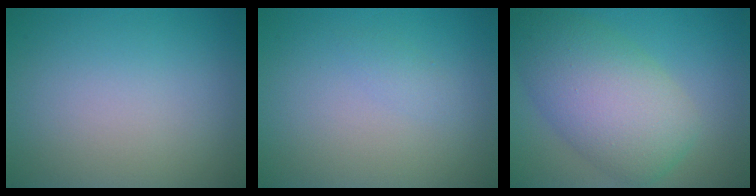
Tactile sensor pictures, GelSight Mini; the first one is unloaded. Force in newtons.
{"total": 0.8, "press": 0.8, "slide": 0.0}
{"total": 8.3, "press": 8.3, "slide": 0.2}